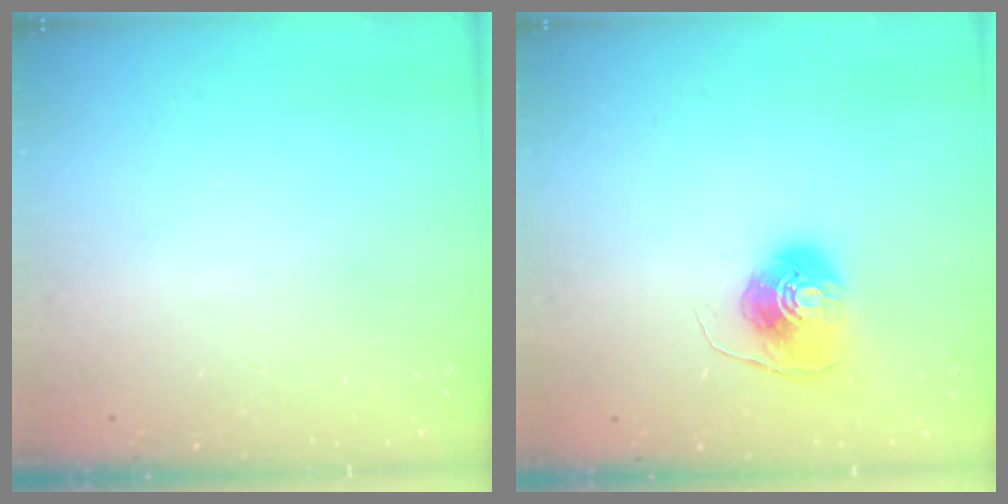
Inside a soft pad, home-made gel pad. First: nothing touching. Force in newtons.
{"total": 8.5, "press": 8.4, "slide": 0.3}